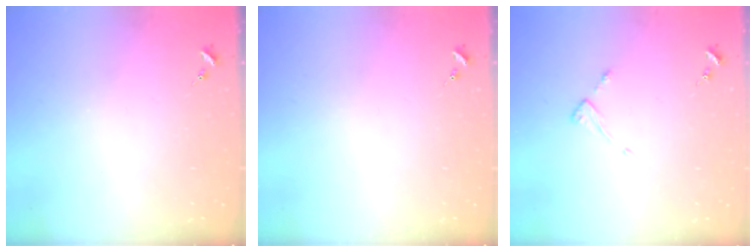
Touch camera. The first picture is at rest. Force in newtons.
{"total": 0.0}
{"total": 2.6, "press": 2.6, "slide": 0.3}